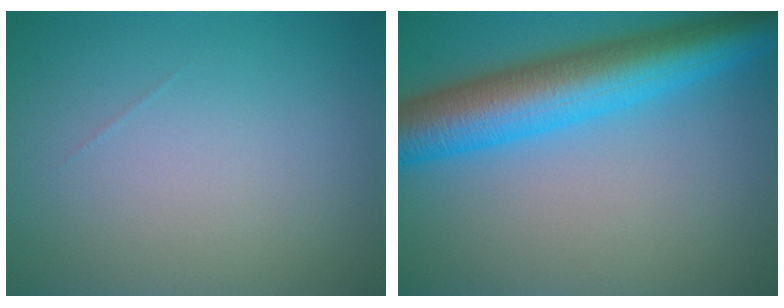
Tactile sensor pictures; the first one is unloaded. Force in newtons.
{"total": 9.3, "press": 9.3, "slide": 0.2}